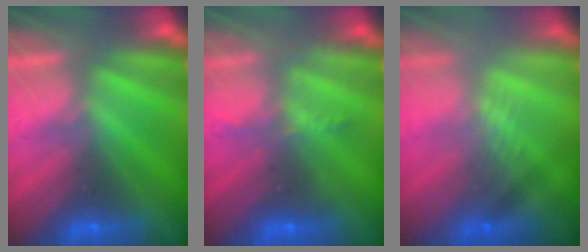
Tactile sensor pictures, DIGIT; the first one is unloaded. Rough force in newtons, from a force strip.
{"total": 2.3}
{"total": 2.3}